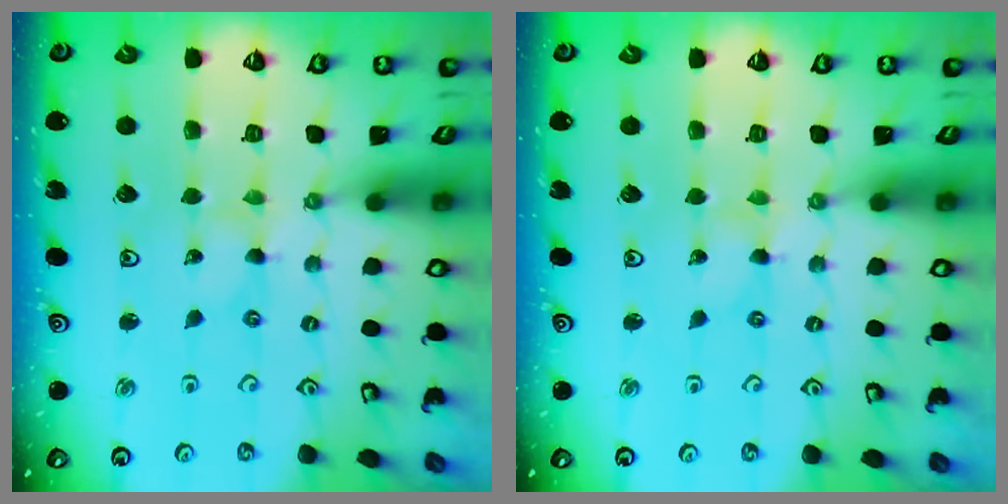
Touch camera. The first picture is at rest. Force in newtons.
{"total": 0.0}